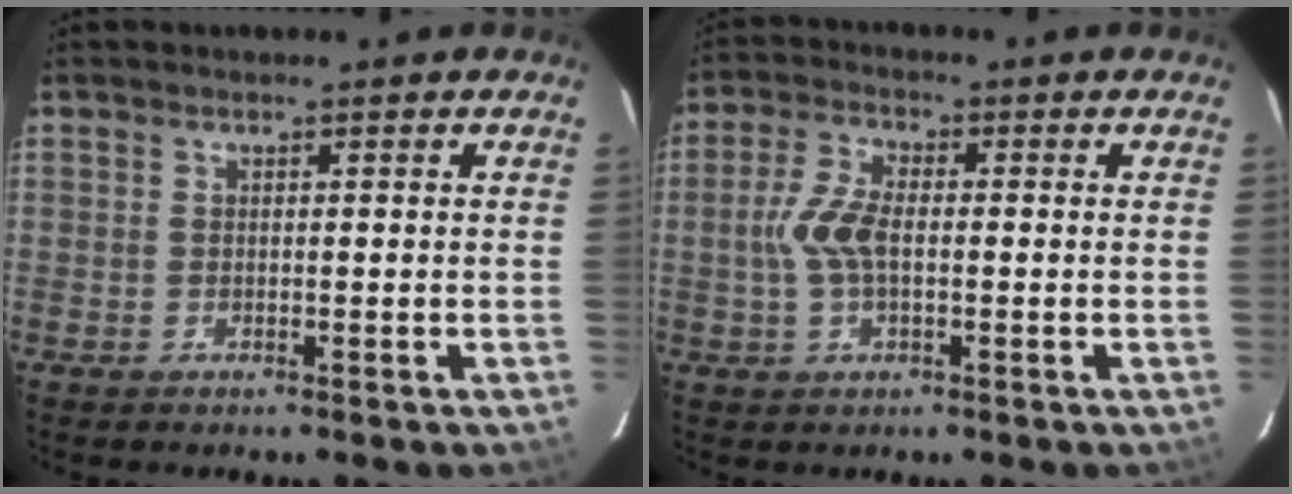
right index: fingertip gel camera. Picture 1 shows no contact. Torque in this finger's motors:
{"motor_torque": [0.19, -0.04, 0.29, 0.08]}